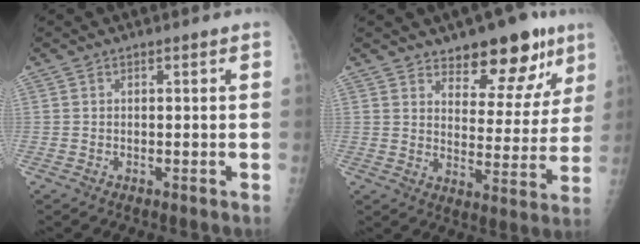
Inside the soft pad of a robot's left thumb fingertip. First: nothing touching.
{"total": 13.9, "force": [9.5, 6.3, 8.0], "torque": [-0.048, -0.059, 0.138]}